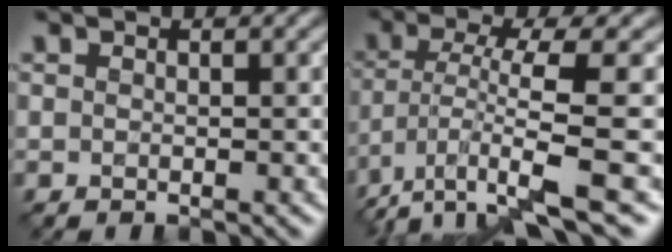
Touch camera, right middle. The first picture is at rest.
{"total": 7.4, "force": [-3.3, 1.5, 6.4], "torque": [-0.112, -0.004, -0.067]}